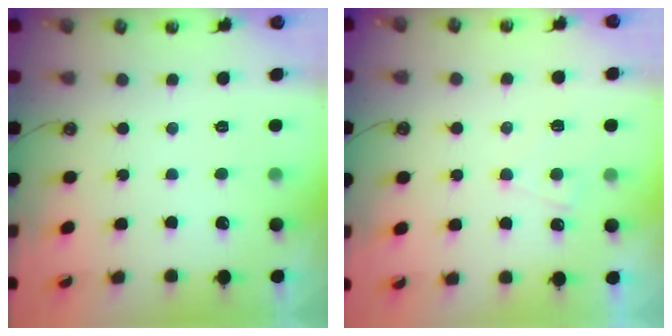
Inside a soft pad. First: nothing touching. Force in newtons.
{"total": 6.1, "press": 6.1, "slide": 0.4}